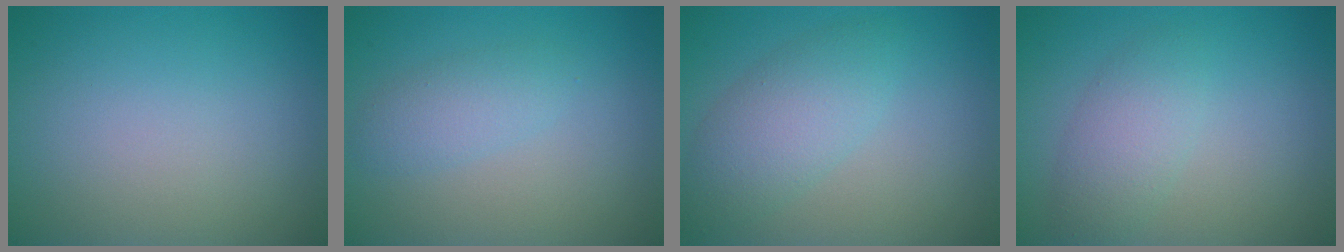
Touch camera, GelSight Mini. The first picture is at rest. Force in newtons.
{"total": 2.0, "press": 2.0, "slide": 0.1}
{"total": 3.9, "press": 3.9, "slide": 0.0}
{"total": 2.9, "press": 2.9, "slide": 0.0}